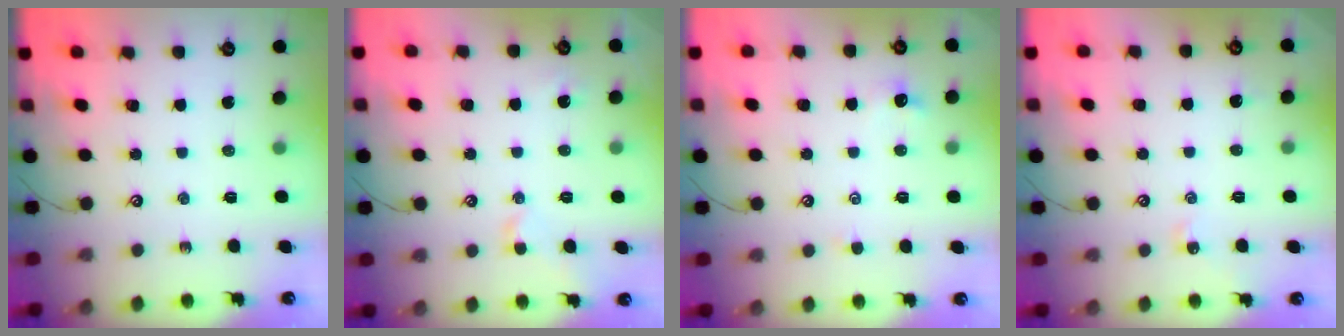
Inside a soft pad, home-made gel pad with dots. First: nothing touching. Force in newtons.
{"total": 0.5, "press": 0.2, "slide": 0.5}
{"total": 0.9, "press": 0.9, "slide": 0.2}
{"total": 1.3, "press": 1.2, "slide": 0.4}